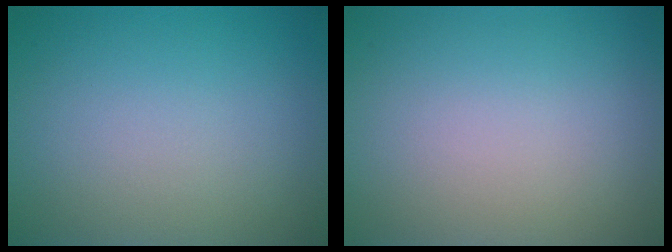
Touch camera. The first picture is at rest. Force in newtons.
{"total": 0.0}